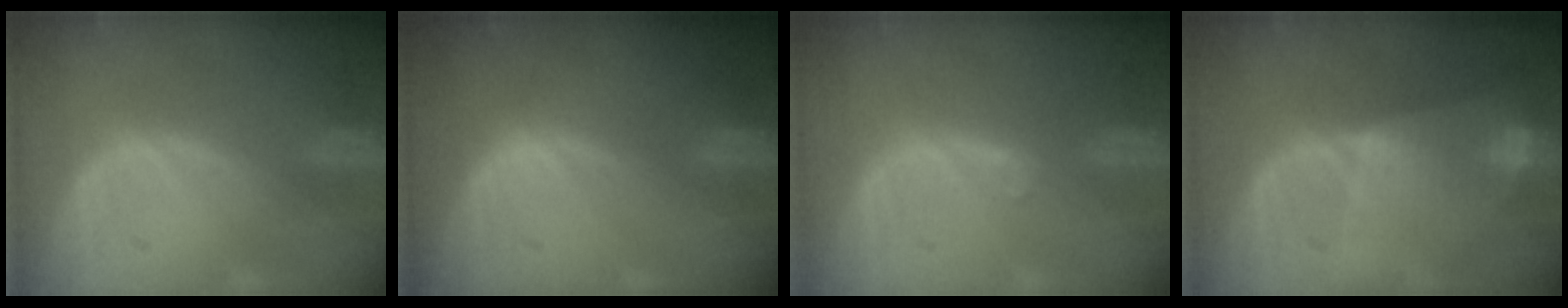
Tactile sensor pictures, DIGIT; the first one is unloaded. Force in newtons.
{"total": 0.0}
{"total": 1.1, "press": 0.8, "slide": 0.7}
{"total": 7.7, "press": 6.8, "slide": 3.6}